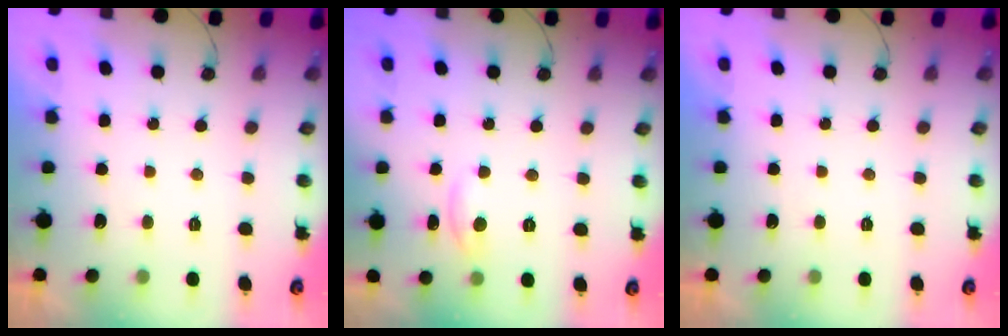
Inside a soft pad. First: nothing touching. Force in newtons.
{"total": 3.8, "press": 3.8, "slide": 0.5}
{"total": 0.0}